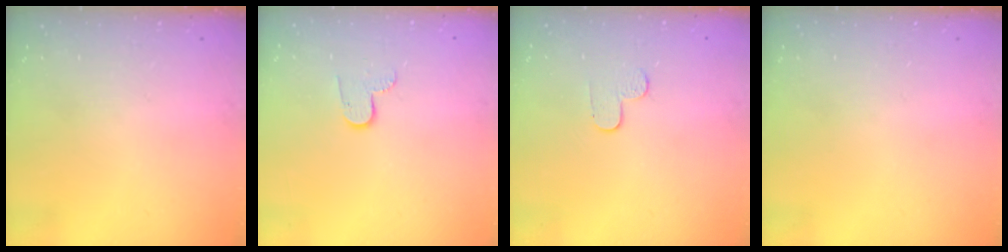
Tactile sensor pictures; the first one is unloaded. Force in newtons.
{"total": 5.8, "press": 5.8, "slide": 0.5}
{"total": 4.6, "press": 4.6, "slide": 0.5}
{"total": 0.0}